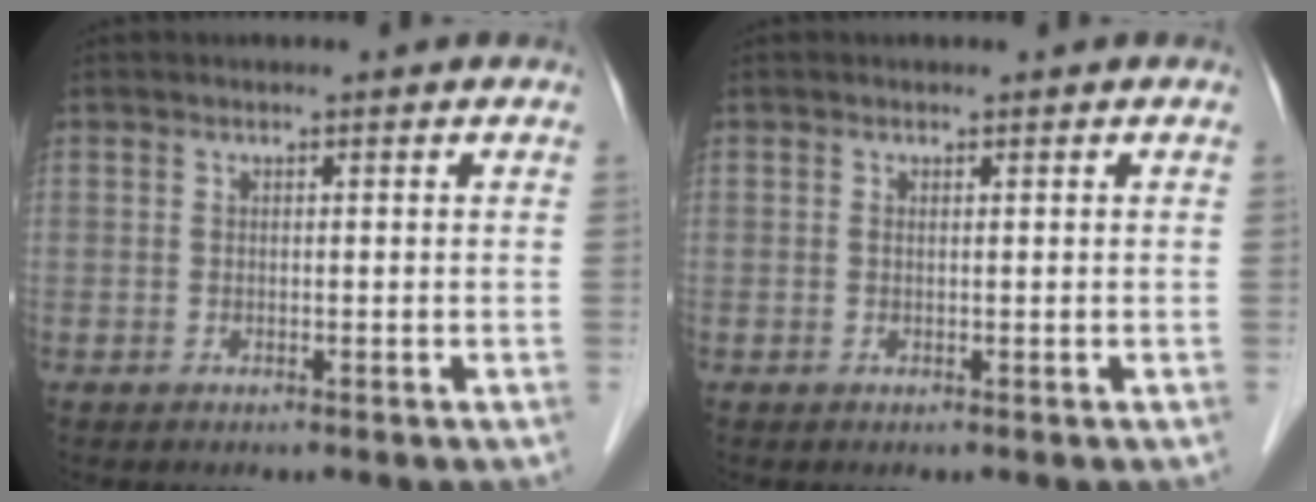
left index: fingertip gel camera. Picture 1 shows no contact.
{"total": 0.0}